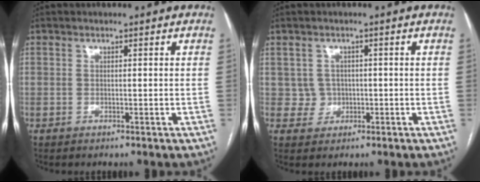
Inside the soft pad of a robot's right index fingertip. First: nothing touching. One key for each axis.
{"total": 2.6, "fx": -0.2, "fy": 2.6, "fz": 0.0, "tx": 0.010, "ty": 0.007, "tz": -0.002}